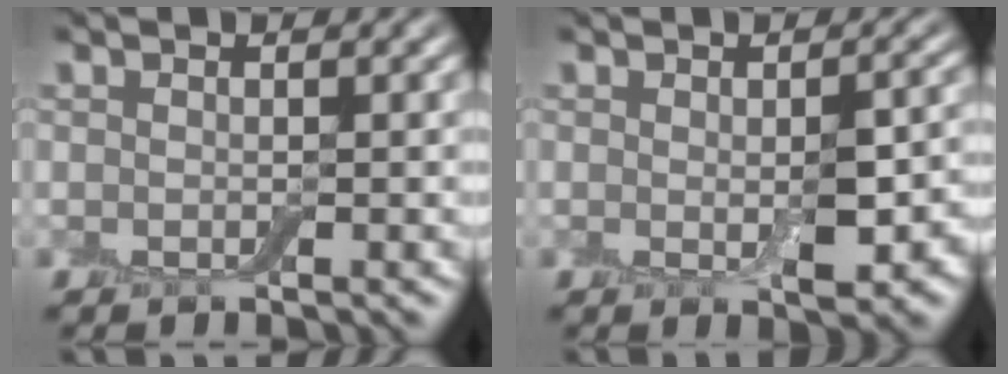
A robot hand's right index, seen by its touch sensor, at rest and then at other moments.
{"total": 4.3, "force": [-0.5, 1.5, 4.0], "torque": [-0.062, -0.008, -0.003]}